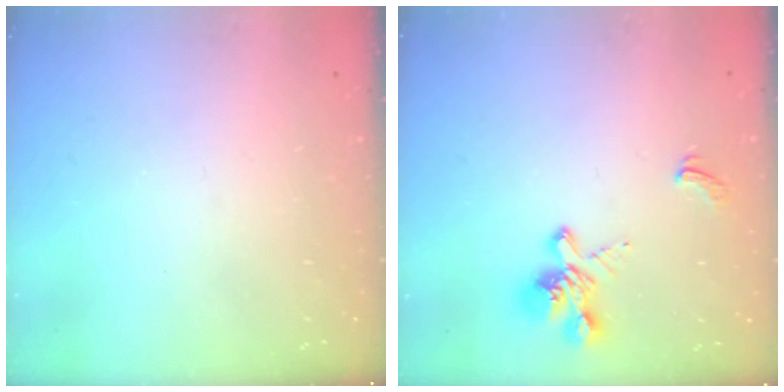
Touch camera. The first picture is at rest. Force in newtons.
{"total": 2.8, "press": 2.5, "slide": 1.1}